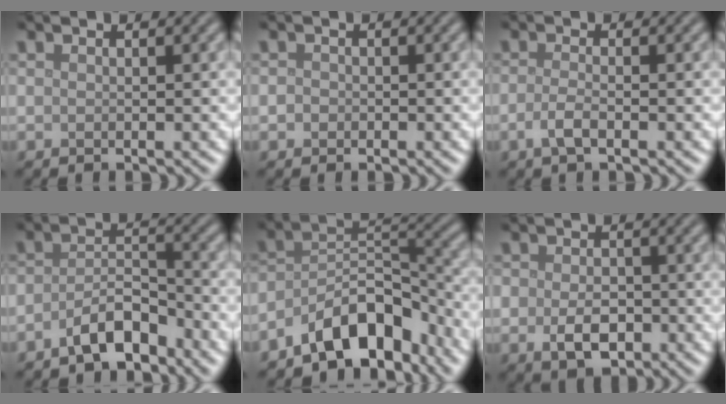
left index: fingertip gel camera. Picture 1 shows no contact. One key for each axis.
{"total": 0.8, "fx": -0.2, "fy": 0.8, "fz": 0.2, "tx": -0.001, "ty": -0.005, "tz": -0.008}
{"total": 1.8, "fx": -0.8, "fy": 0.6, "fz": 1.5, "tx": -0.035, "ty": -0.001, "tz": -0.020}
{"total": 4.5, "fx": -3.0, "fy": 2.0, "fz": 2.7, "tx": -0.044, "ty": 0.008, "tz": -0.058}
{"total": 9.2, "fx": -6.3, "fy": 4.4, "fz": 5.0, "tx": -0.060, "ty": 0.007, "tz": -0.118}
{"total": 4.1, "fx": -1.1, "fy": 2.9, "fz": 2.7, "tx": -0.050, "ty": -0.010, "tz": -0.023}